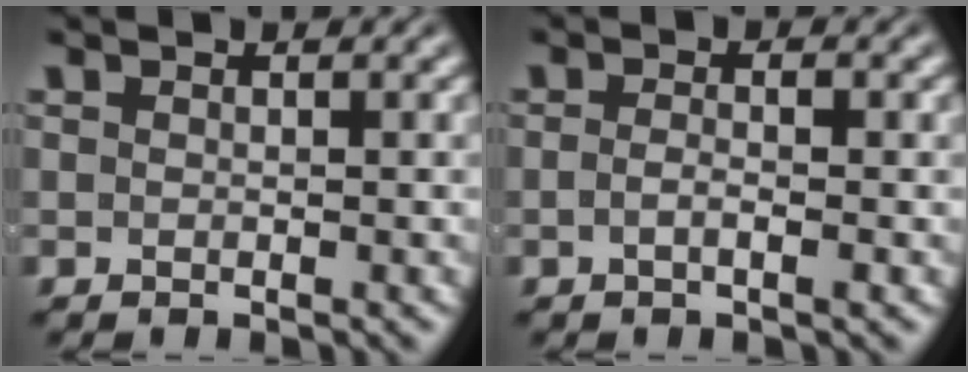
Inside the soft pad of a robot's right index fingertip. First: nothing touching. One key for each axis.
{"total": 1.6, "fx": -0.8, "fy": -0.2, "fz": 1.4, "tx": -0.024, "ty": -0.006, "tz": -0.012}